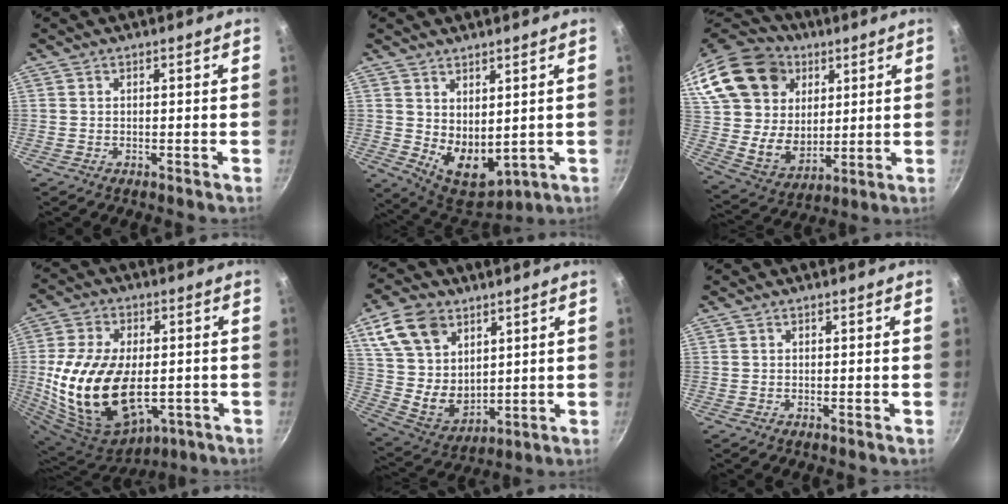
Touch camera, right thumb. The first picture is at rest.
{"total": 9.1, "force": [2.1, 5.5, 6.9], "torque": [-0.082, -0.035, 0.057]}
{"total": 28.7, "force": [11.9, 21.6, 14.6], "torque": [-0.290, 0.008, 0.231]}
{"total": 23.5, "force": [-2.7, 14.4, 18.4], "torque": [-0.349, 0.000, -0.030]}
{"total": 16.1, "force": [7.4, 11.2, 8.8], "torque": [-0.133, -0.031, 0.158]}
{"total": 0.0}